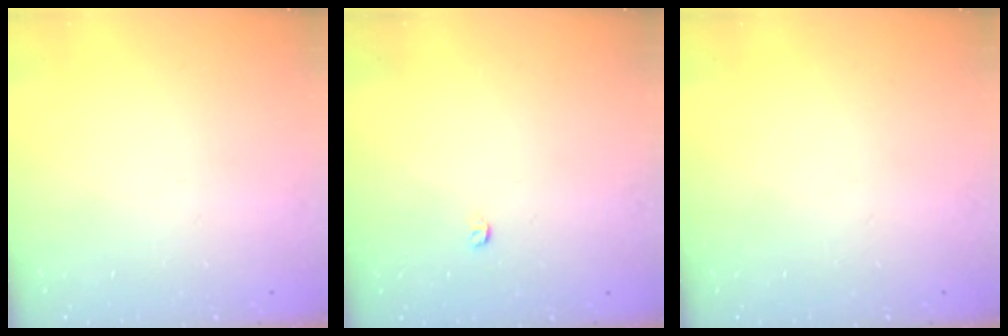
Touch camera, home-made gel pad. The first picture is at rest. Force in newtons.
{"total": 3.0, "press": 2.9, "slide": 0.4}
{"total": 0.0}